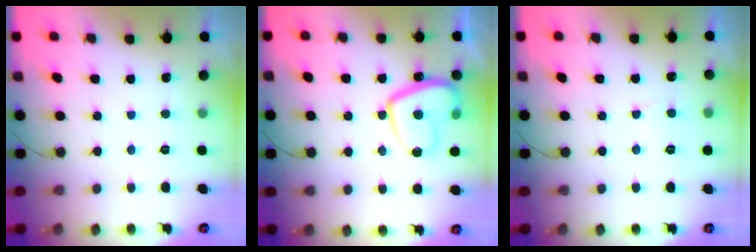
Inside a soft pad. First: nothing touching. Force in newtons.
{"total": 13.8, "press": 13.8, "slide": 1.5}
{"total": 2.9, "press": 2.9, "slide": 0.3}